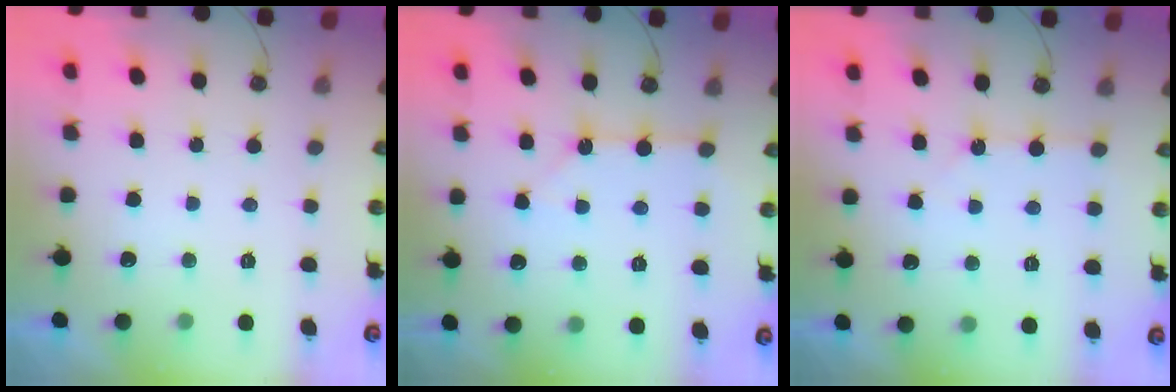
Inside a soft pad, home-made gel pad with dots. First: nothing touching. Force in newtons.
{"total": 2.7, "press": 2.6, "slide": 0.3}
{"total": 2.7, "press": 2.7, "slide": 0.3}